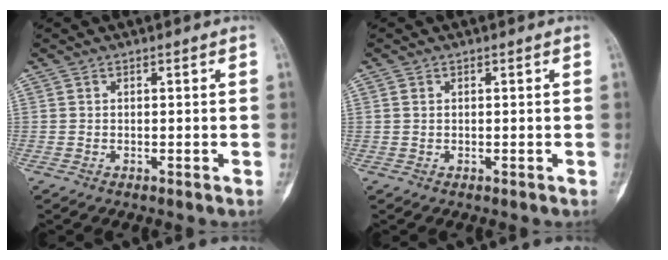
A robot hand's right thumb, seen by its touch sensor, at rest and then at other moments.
{"total": 0.6, "force": [0.2, 0.5, 0.4], "torque": [-0.007, 0.002, 0.004]}